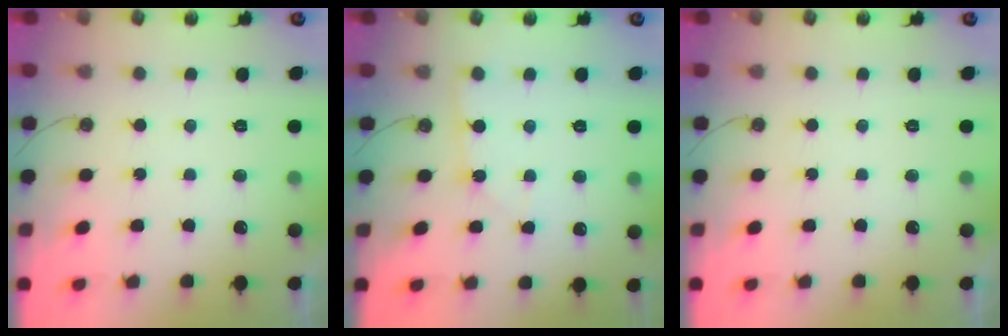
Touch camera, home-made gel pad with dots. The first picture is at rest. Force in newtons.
{"total": 2.2, "press": 2.1, "slide": 0.3}
{"total": 0.0}